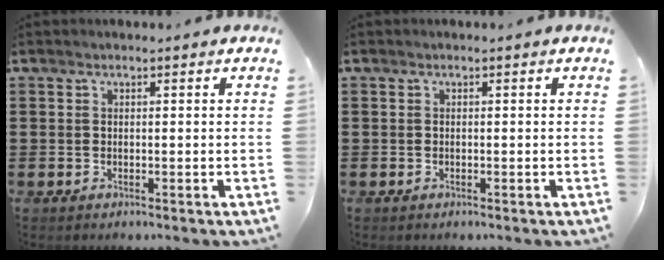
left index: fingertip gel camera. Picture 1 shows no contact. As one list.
[{"total": 0.0}]